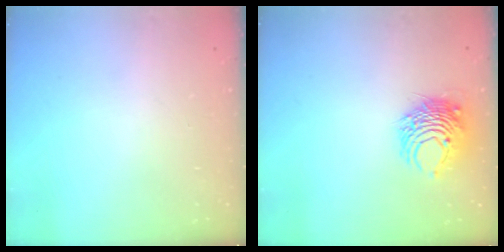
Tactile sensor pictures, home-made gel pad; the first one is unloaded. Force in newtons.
{"total": 8.1, "press": 8.1, "slide": 0.6}